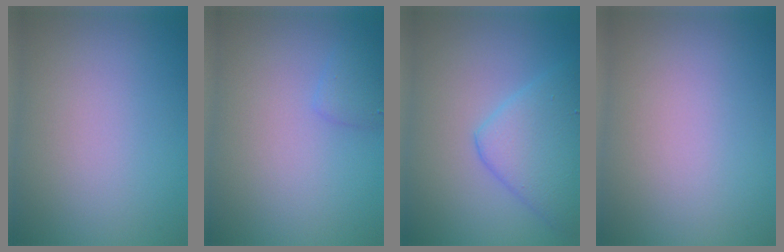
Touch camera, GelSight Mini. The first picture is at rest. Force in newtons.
{"total": 1.2, "press": 1.2, "slide": 0.1}
{"total": 5.0, "press": 5.0, "slide": 0.2}
{"total": 0.0}